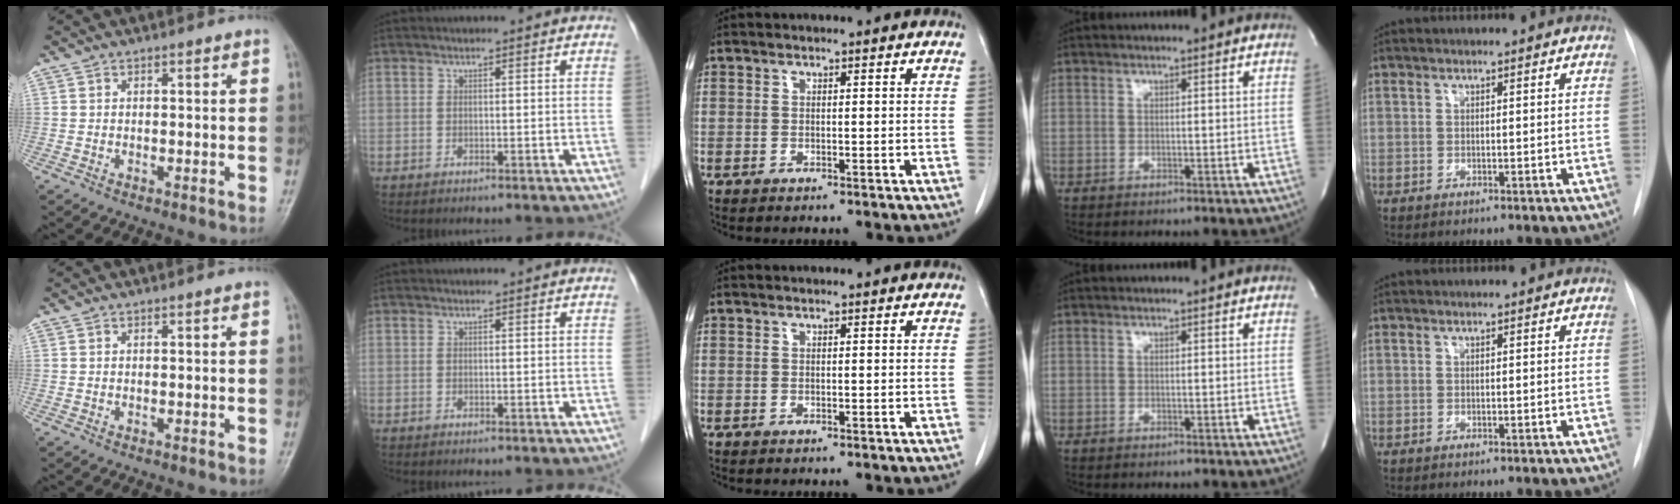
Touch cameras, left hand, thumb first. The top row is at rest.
{}